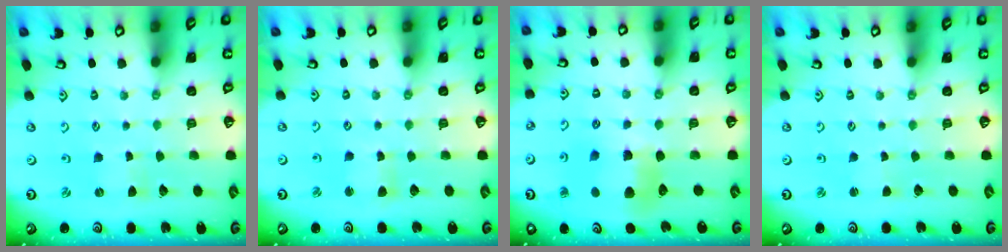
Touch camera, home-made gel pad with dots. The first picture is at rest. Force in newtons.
{"total": 3.1, "press": 3.1, "slide": 0.3}
{"total": 7.5, "press": 7.5, "slide": 1.0}
{"total": 1.6, "press": 1.6, "slide": 0.3}